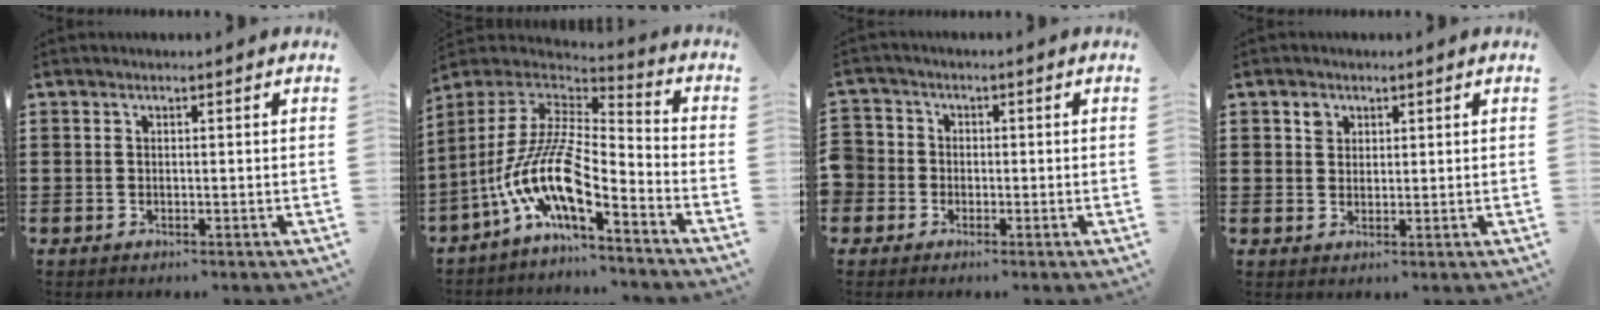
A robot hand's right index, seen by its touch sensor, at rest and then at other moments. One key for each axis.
{"total": 12.5, "fx": -6.7, "fy": 3.7, "fz": 9.9, "tx": -0.231, "ty": -0.017, "tz": -0.144}
{"total": 2.9, "fx": -1.2, "fy": 2.6, "fz": 0.2, "tx": -0.026, "ty": 0.004, "tz": -0.032}
{"total": 2.0, "fx": 1.1, "fy": 1.6, "fz": 0.5, "tx": -0.015, "ty": 0.008, "tz": 0.020}